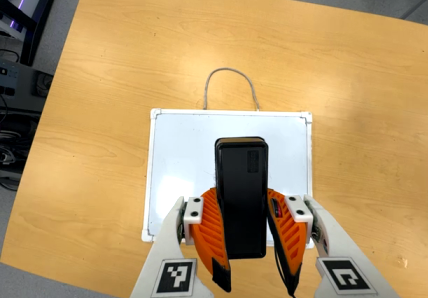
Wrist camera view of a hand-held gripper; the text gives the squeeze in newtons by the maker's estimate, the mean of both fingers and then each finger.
{"total": 7.8, "left": 7.0, "right": 8.7}